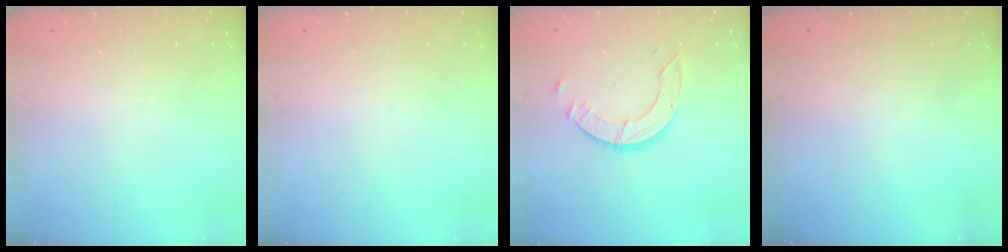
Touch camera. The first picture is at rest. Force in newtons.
{"total": 0.0}
{"total": 6.0, "press": 6.0, "slide": 0.5}
{"total": 0.0}